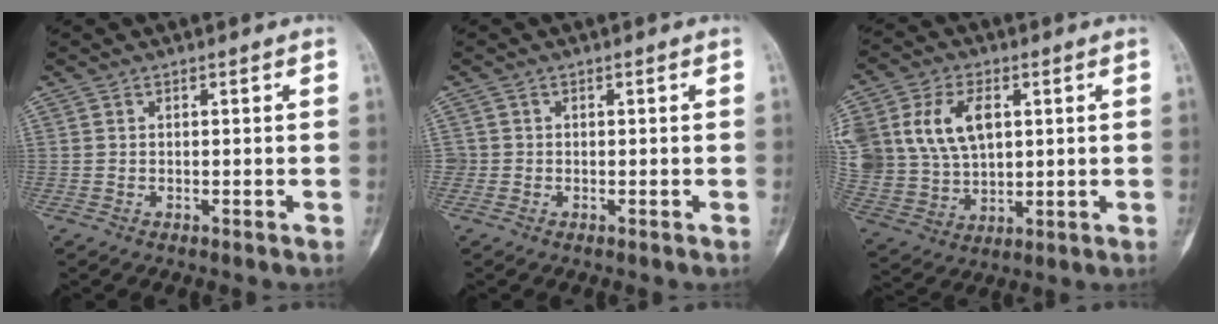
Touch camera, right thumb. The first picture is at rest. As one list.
[{"total": 1.2, "force": [-0.2, 1.1, 0.0], "torque": [0.007, 0.006, -0.006]}, {"total": 17.5, "force": [4.8, 12.2, 11.6], "torque": [-0.242, 0.000, 0.104]}]